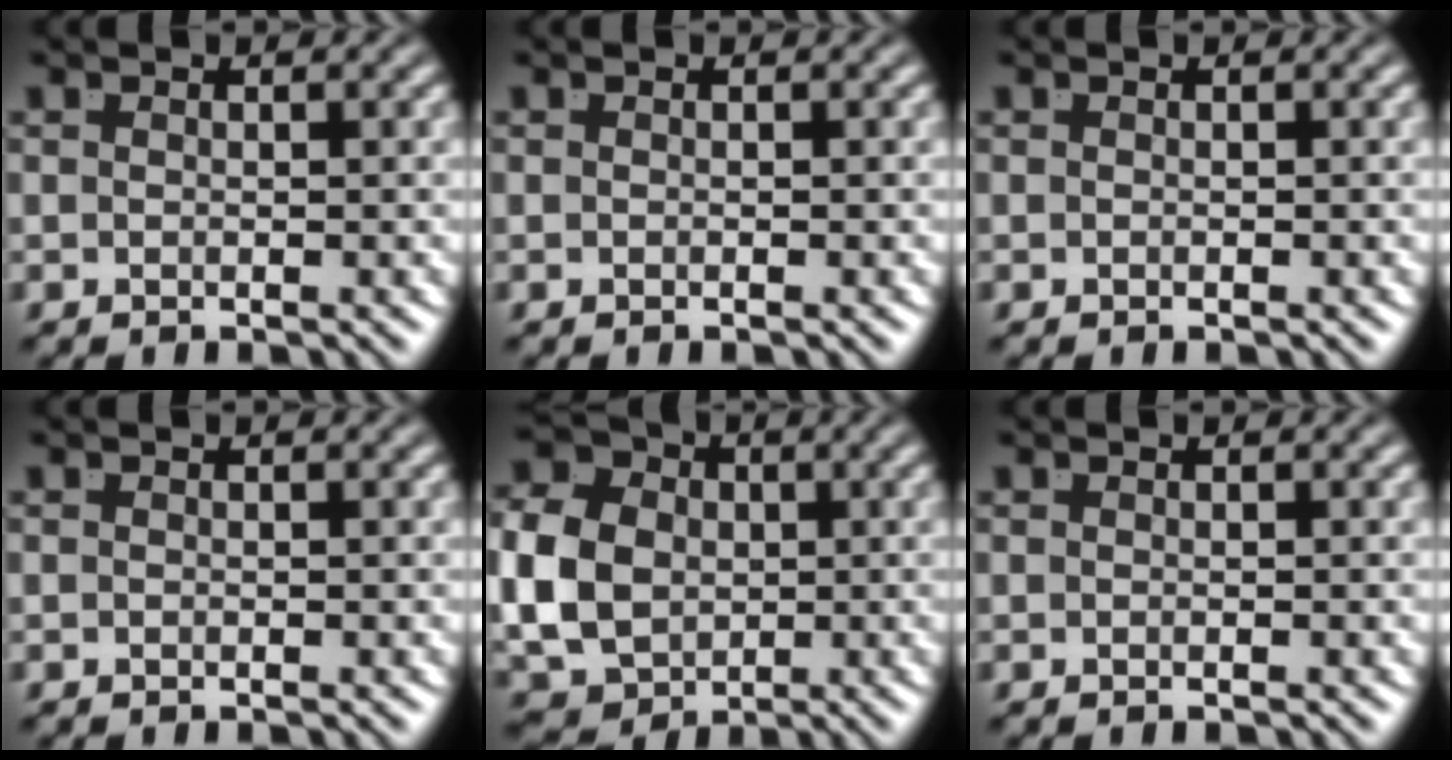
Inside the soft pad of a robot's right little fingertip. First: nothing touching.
{"total": 0.0}
{"total": 0.0}
{"total": 0.0}
{"total": 10.8, "force": [-0.8, 9.5, 4.9], "torque": [-0.118, -0.045, -0.004]}
{"total": 0.0}